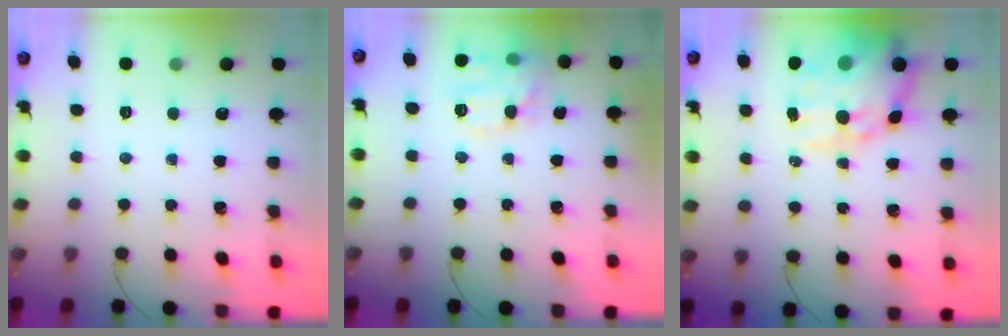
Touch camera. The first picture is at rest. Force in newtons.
{"total": 12.8, "press": 12.8, "slide": 0.8}
{"total": 19.4, "press": 18.8, "slide": 4.8}